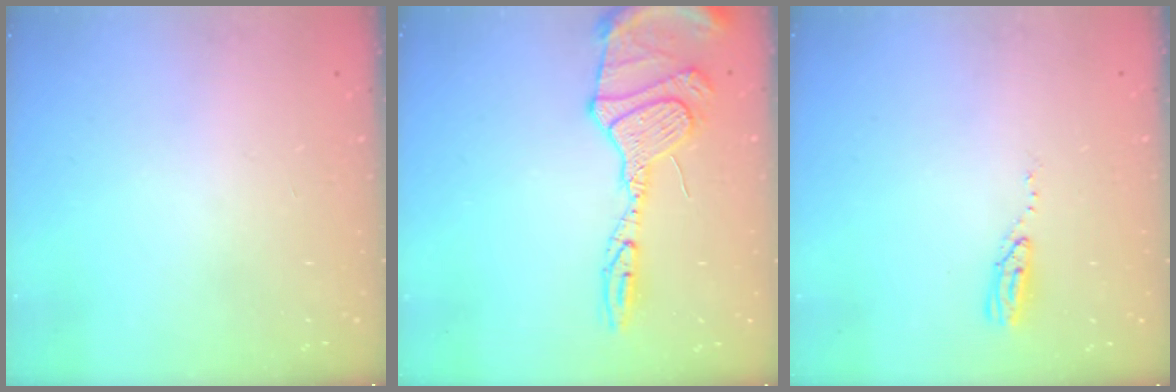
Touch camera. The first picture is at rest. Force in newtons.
{"total": 17.2, "press": 17.2, "slide": 1.7}
{"total": 4.3, "press": 4.3, "slide": 0.2}